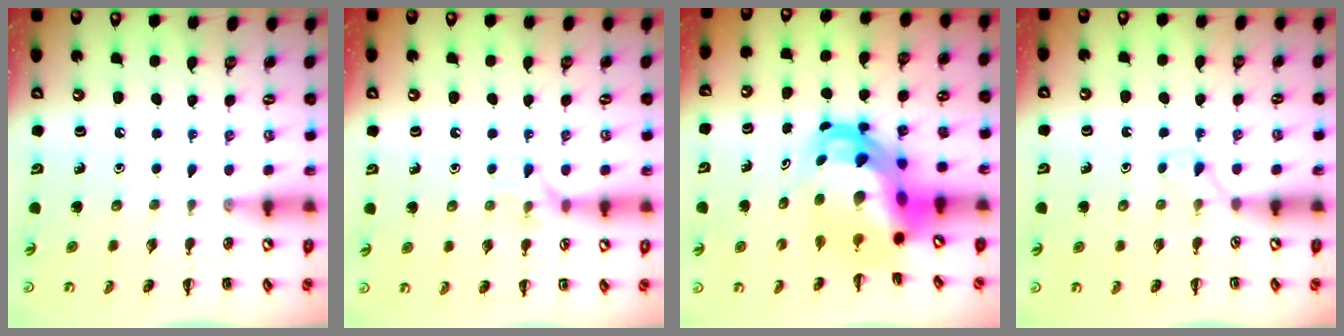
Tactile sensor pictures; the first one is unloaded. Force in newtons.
{"total": 6.2, "press": 6.2, "slide": 0.6}
{"total": 10.3, "press": 10.0, "slide": 2.6}
{"total": 2.5, "press": 2.3, "slide": 1.0}